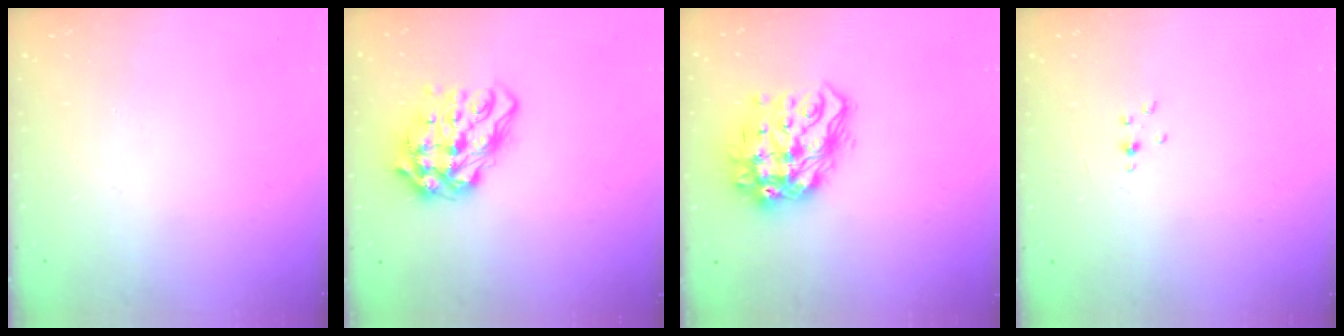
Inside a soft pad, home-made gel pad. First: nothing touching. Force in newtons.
{"total": 13.8, "press": 13.7, "slide": 1.7}
{"total": 19.6, "press": 19.5, "slide": 2.0}
{"total": 1.5, "press": 1.5, "slide": 0.2}